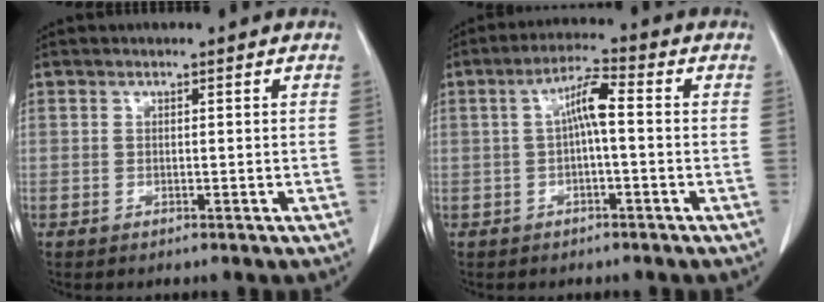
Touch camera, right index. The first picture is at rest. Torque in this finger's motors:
{"motor_torque": [0.76, -0.05, 0.34, 0.10]}